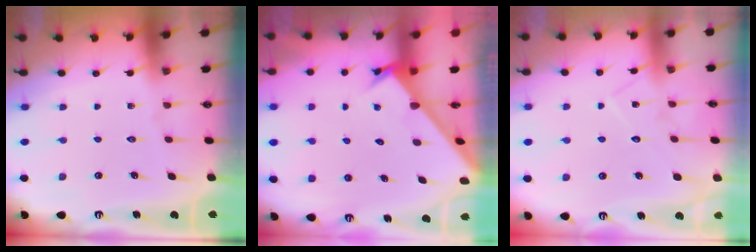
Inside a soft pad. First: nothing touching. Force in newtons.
{"total": 2.7, "press": 2.7, "slide": 0.2}
{"total": 9.7, "press": 9.7, "slide": 0.7}